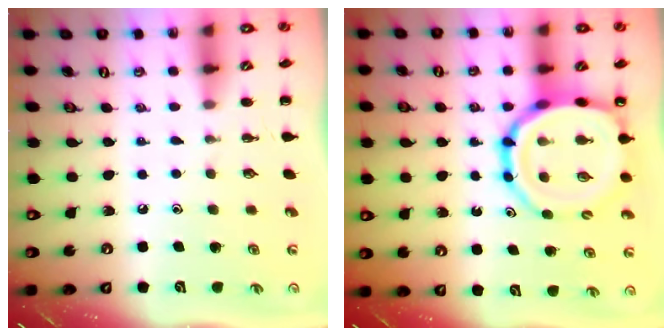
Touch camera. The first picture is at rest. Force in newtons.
{"total": 15.9, "press": 15.5, "slide": 3.5}